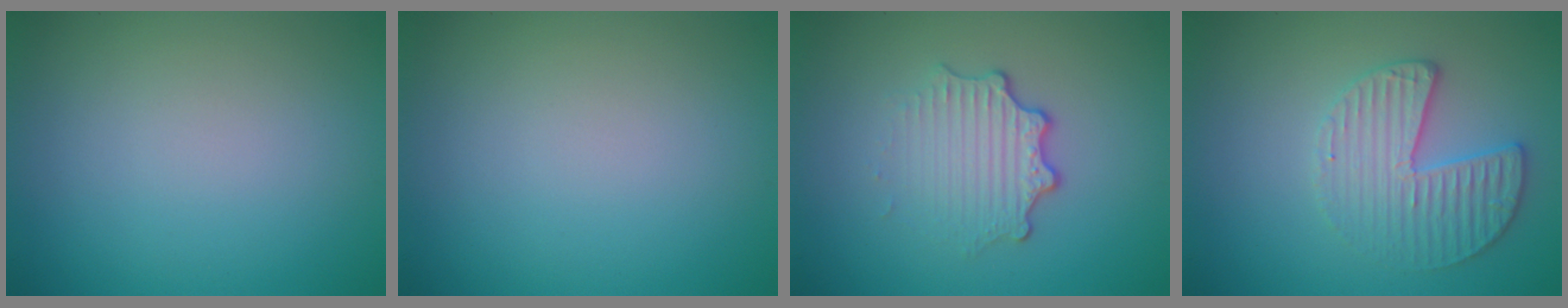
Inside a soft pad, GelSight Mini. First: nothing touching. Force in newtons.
{"total": 0.0}
{"total": 3.3, "press": 2.5, "slide": 2.2}
{"total": 3.3, "press": 3.3, "slide": 0.6}